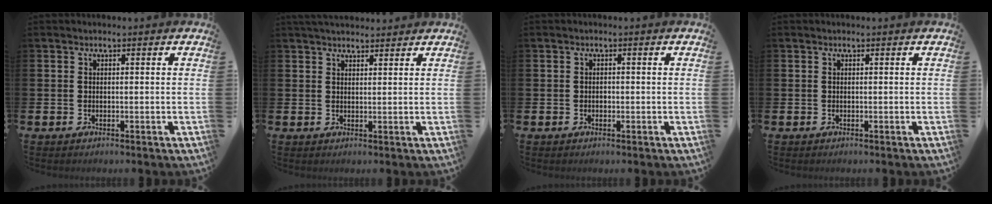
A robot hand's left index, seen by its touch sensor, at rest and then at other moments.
{"total": 2.7, "force": [2.6, 0.6, 0.5], "torque": [0.000, -0.013, 0.044]}
{"total": 0.6, "force": [-0.1, 0.6, 0.2], "torque": [0.003, 0.001, -0.006]}
{"total": 0.0}